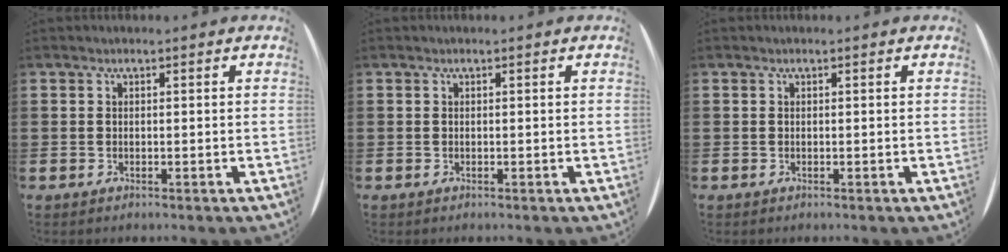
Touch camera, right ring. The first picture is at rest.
{"total": 0.0}
{"total": 0.0}